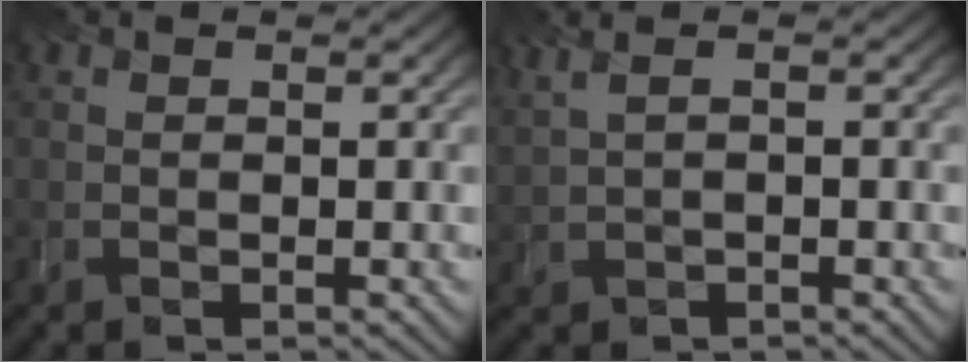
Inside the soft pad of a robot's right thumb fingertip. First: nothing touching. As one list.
[{"total": 1.7, "force": [0.9, 0.6, 1.3], "torque": [-0.033, 0.012, 0.020]}]